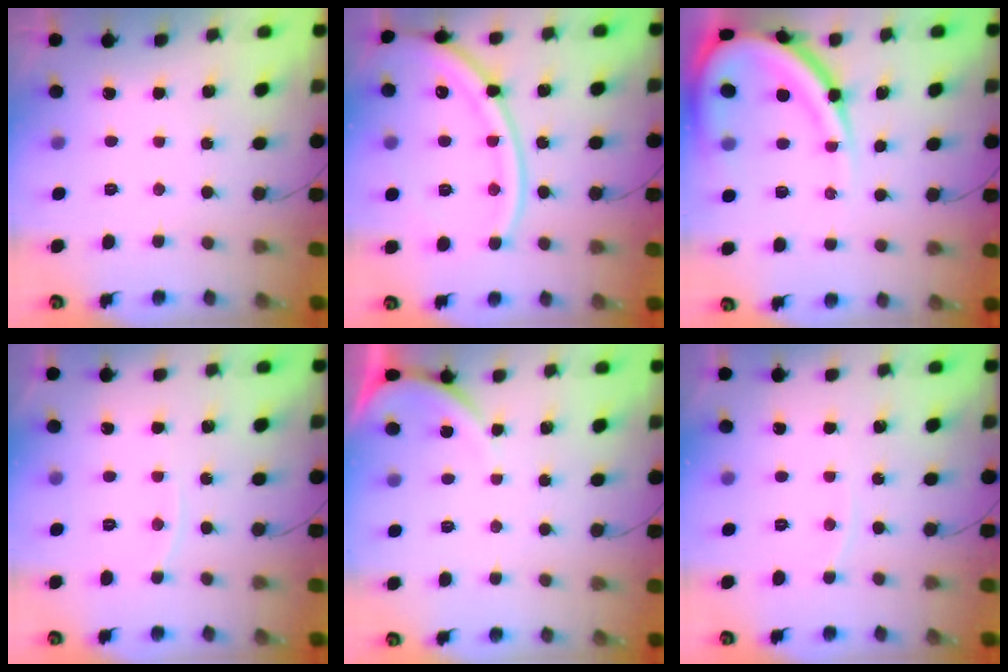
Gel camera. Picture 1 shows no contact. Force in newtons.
{"total": 19.9, "press": 19.8, "slide": 2.0}
{"total": 19.0, "press": 19.0, "slide": 1.5}
{"total": 3.3, "press": 3.3, "slide": 0.5}
{"total": 4.7, "press": 4.7, "slide": 0.6}
{"total": 2.7, "press": 2.7, "slide": 0.3}